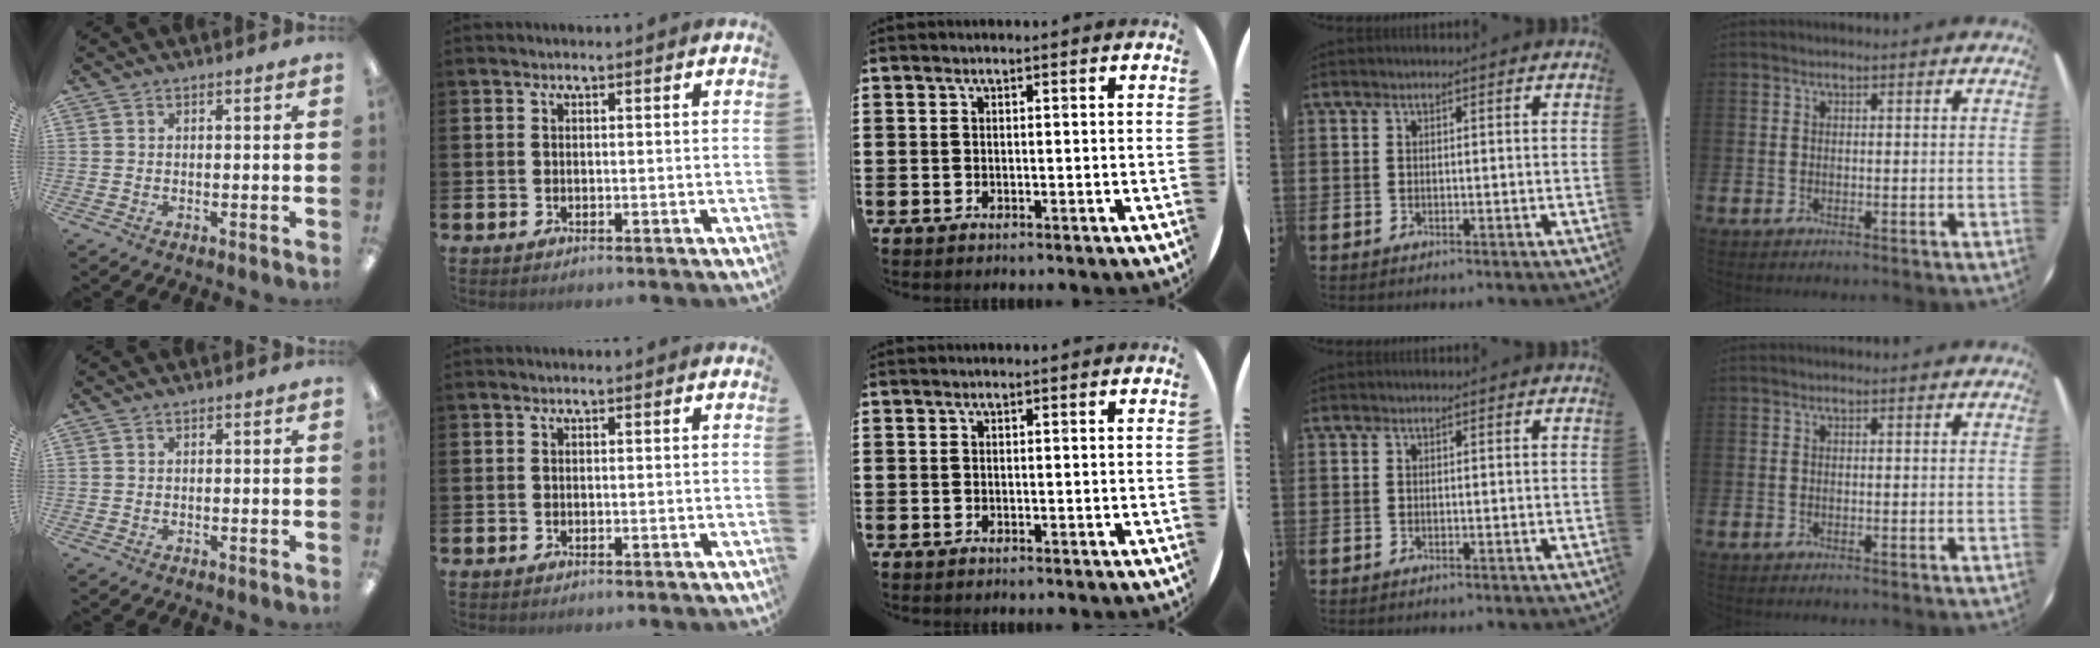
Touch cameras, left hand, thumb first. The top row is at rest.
{}